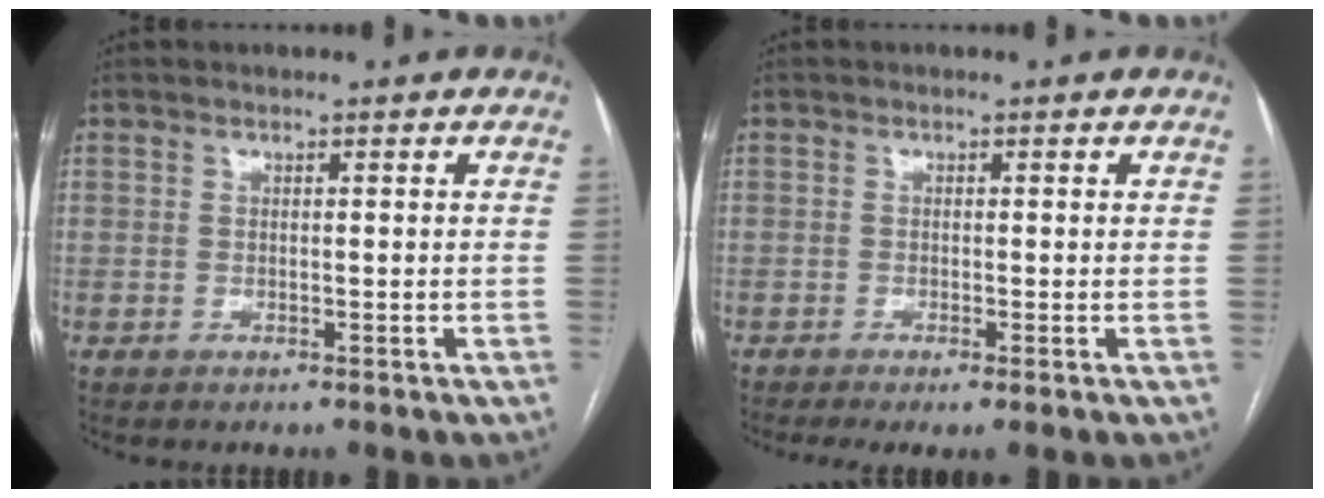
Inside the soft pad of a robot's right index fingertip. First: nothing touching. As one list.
[{"total": 2.7, "force": [-1.4, 0.4, 2.2], "torque": [-0.038, -0.008, -0.024]}]